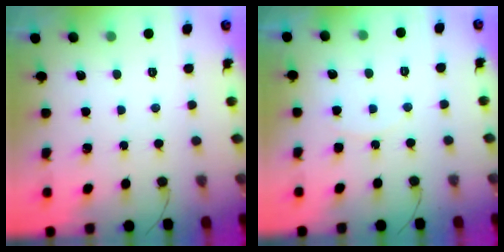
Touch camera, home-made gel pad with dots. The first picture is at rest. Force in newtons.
{"total": 3.9, "press": 3.9, "slide": 0.5}